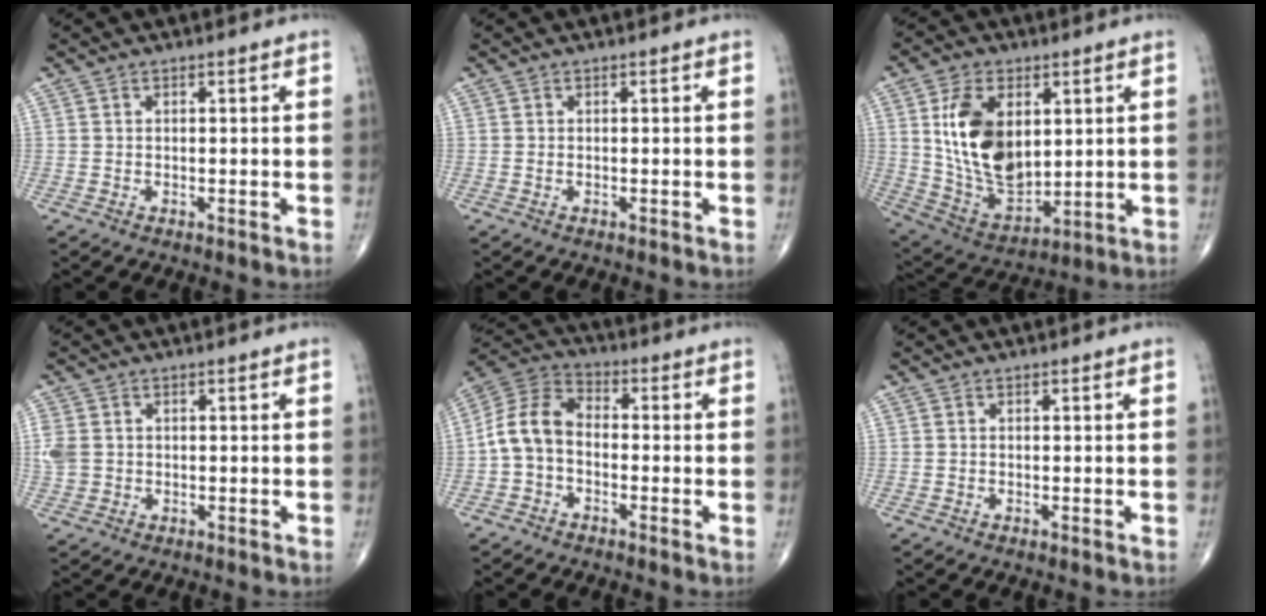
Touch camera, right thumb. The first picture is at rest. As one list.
[{"total": 0.0}, {"total": 17.2, "force": [3.7, 10.4, 13.2], "torque": [-0.218, -0.021, 0.086]}, {"total": 4.0, "force": [0.2, 3.3, 2.2], "torque": [-0.055, 0.005, 0.009]}, {"total": 9.2, "force": [-1.7, 6.3, 6.4], "torque": [-0.118, 0.034, -0.048]}, {"total": 0.0}]